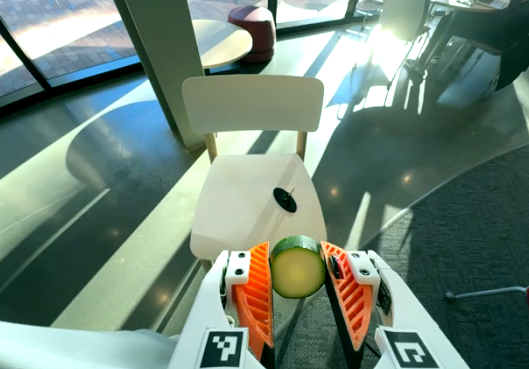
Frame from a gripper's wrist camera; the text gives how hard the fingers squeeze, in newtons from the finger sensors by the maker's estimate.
{"total": 9.9, "left": 10.2, "right": 9.6}